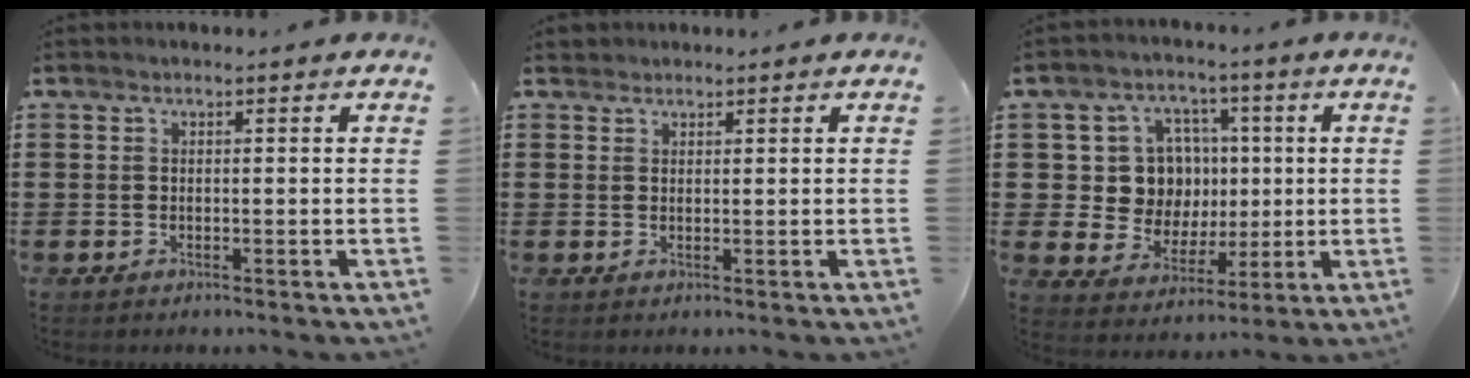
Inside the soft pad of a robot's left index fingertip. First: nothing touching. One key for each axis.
{"total": 1.0, "fx": 0.9, "fy": 0.4, "fz": 0.0, "tx": -0.003, "ty": 0.002, "tz": 0.019}
{"total": 9.8, "fx": 1.7, "fy": 9.0, "fz": 3.5, "tx": -0.084, "ty": 0.012, "tz": 0.040}